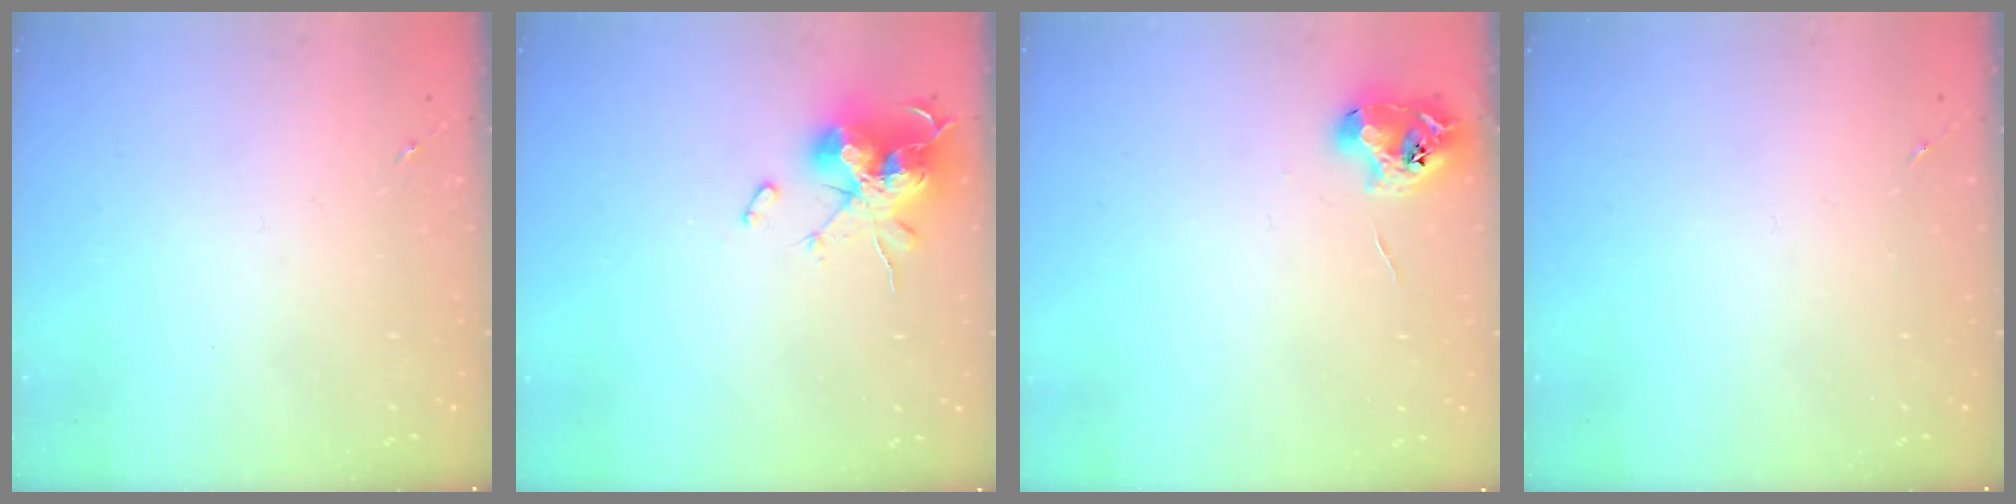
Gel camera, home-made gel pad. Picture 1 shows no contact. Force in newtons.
{"total": 16.4, "press": 16.4, "slide": 0.1}
{"total": 8.7, "press": 8.6, "slide": 0.8}
{"total": 0.0}